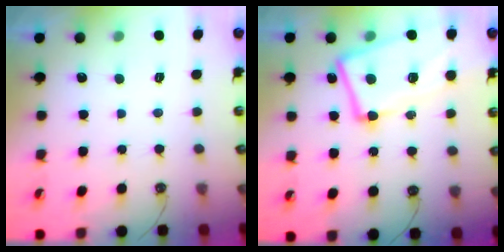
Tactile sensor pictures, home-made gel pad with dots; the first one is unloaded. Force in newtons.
{"total": 10.7, "press": 10.5, "slide": 2.3}